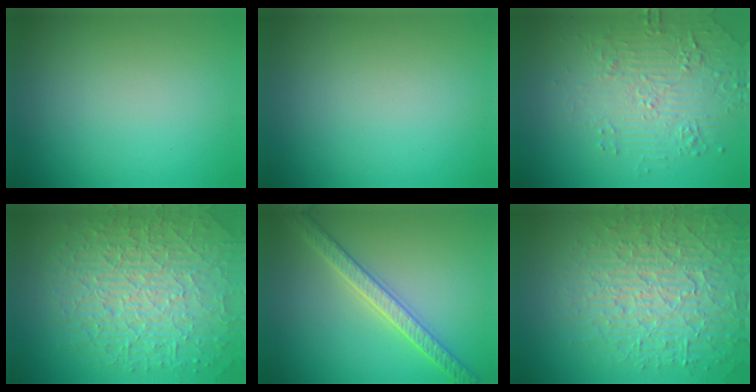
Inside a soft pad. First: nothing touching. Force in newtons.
{"total": 0.0}
{"total": 4.9, "press": 3.7, "slide": 3.2}
{"total": 9.9, "press": 6.5, "slide": 7.5}
{"total": 3.8, "press": 3.7, "slide": 0.9}
{"total": 6.4, "press": 6.2, "slide": 1.7}